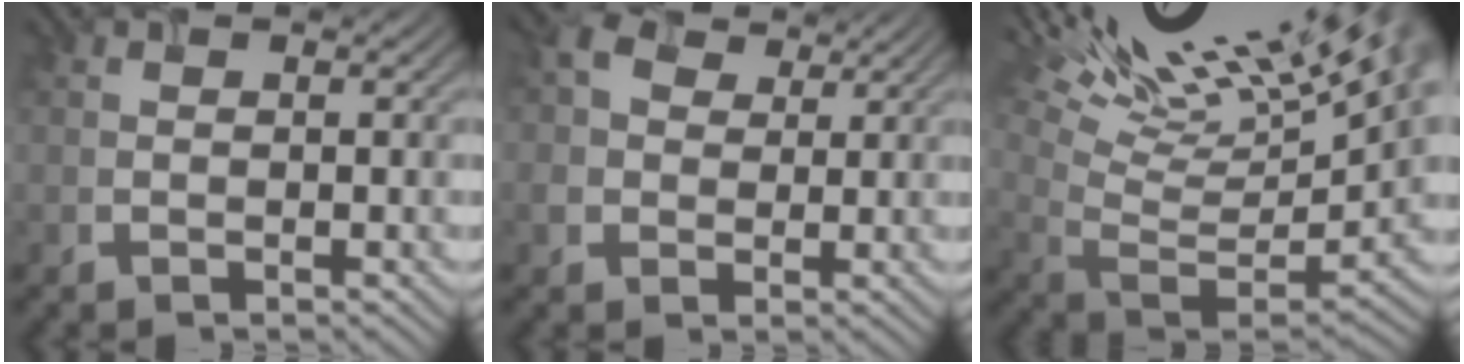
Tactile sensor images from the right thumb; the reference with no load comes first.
{"total": 3.0, "force": [1.1, 2.7, 0.6], "torque": [-0.026, 0.002, 0.024]}
{"total": 18.4, "force": [11.2, 5.7, 13.5], "torque": [-0.248, 0.024, 0.188]}